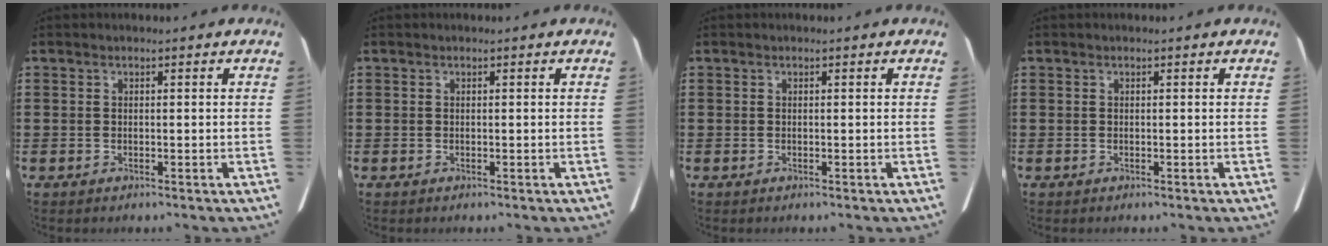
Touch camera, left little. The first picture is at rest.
{"total": 0.0}
{"total": 0.0}
{"total": 0.0}